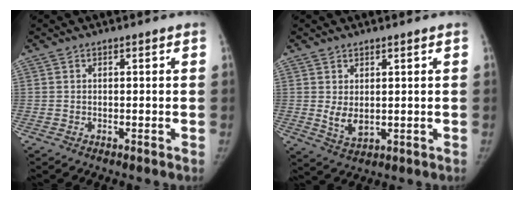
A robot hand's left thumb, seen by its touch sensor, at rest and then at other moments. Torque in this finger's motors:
{"motor_torque": [-0.10, 0.16, 0.45, -0.18, 0.02]}